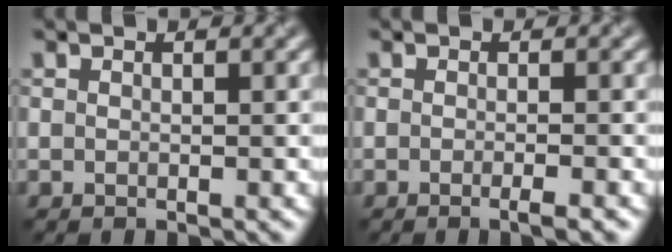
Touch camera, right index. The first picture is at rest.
{"total": 1.8, "force": [-0.8, 0.4, 1.5], "torque": [-0.014, -0.003, -0.015]}